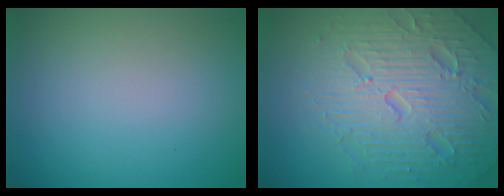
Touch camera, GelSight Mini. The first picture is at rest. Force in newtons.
{"total": 7.3, "press": 7.1, "slide": 1.5}